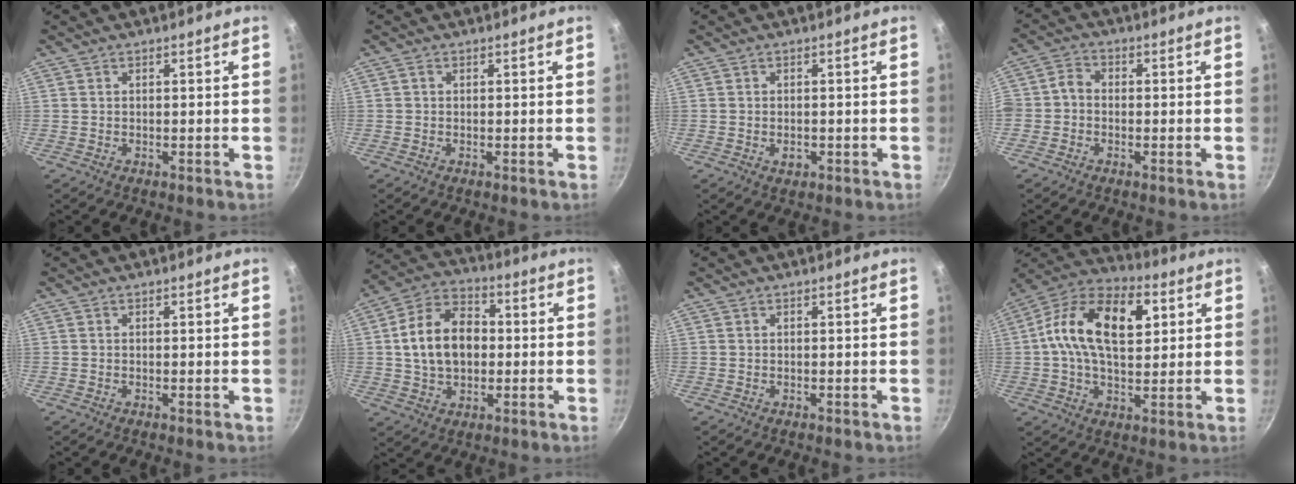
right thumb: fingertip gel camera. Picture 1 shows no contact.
{"total": 0.6, "force": [0.0, 0.5, 0.3], "torque": [-0.003, 0.004, -0.001]}
{"total": 2.1, "force": [-0.6, 1.4, 1.4], "torque": [-0.019, 0.002, -0.009]}
{"total": 3.5, "force": [-1.0, 3.0, 1.7], "torque": [-0.021, 0.014, -0.033]}
{"total": 0.0}
{"total": 14.4, "force": [0.5, 10.1, 10.2], "torque": [-0.146, 0.025, -0.002]}
{"total": 0.0}
{"total": 20.1, "force": [4.5, 12.5, 15.1], "torque": [-0.234, 0.010, 0.054]}